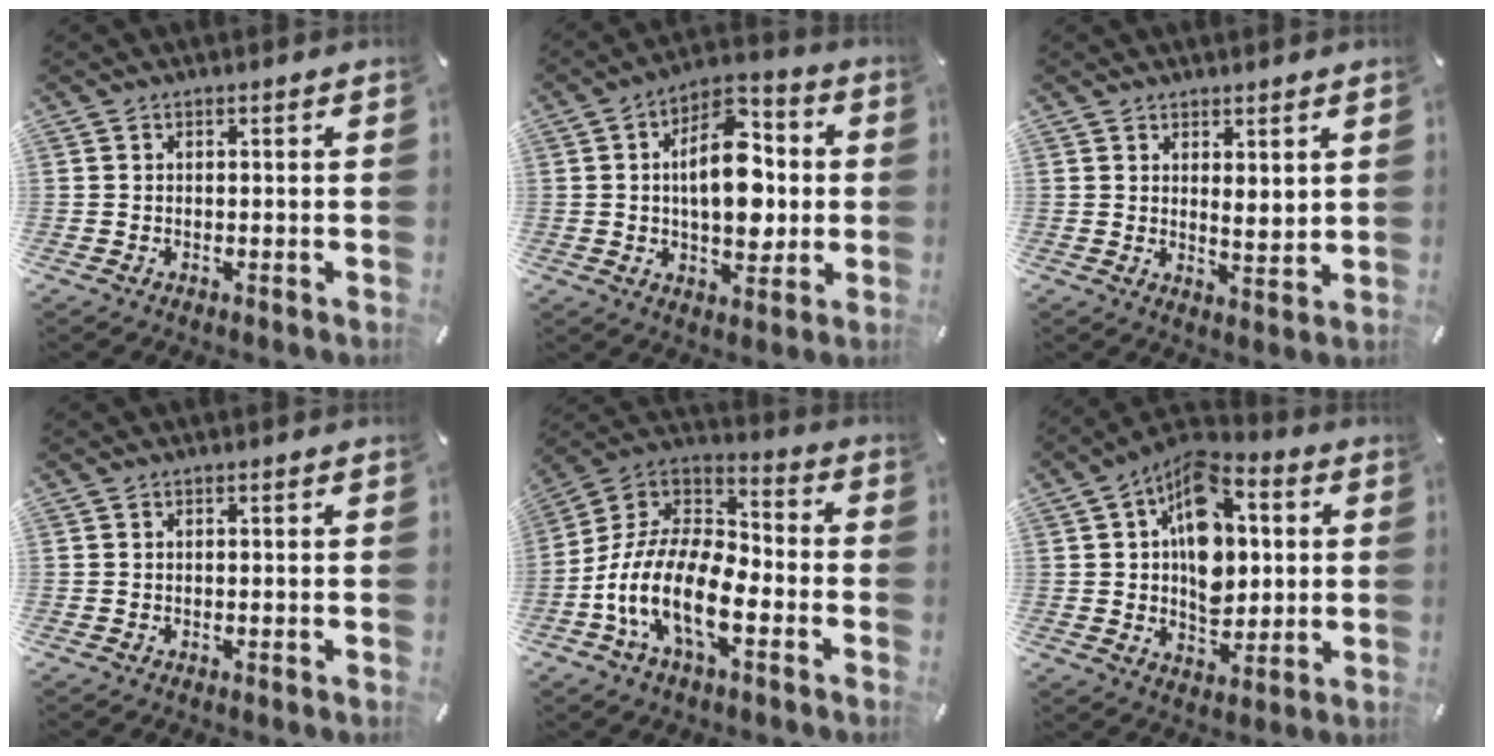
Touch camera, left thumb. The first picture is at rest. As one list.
[{"total": 16.8, "force": [1.2, 10.0, 13.5], "torque": [-0.221, -0.002, 0.019]}, {"total": 3.4, "force": [2.9, 1.3, 1.3], "torque": [-0.015, -0.020, 0.051]}, {"total": 0.0}, {"total": 16.1, "force": [-7.9, 8.1, 11.4], "torque": [-0.258, 0.009, -0.147]}, {"total": 15.2, "force": [2.8, 10.8, 10.4], "torque": [-0.165, -0.007, 0.052]}]